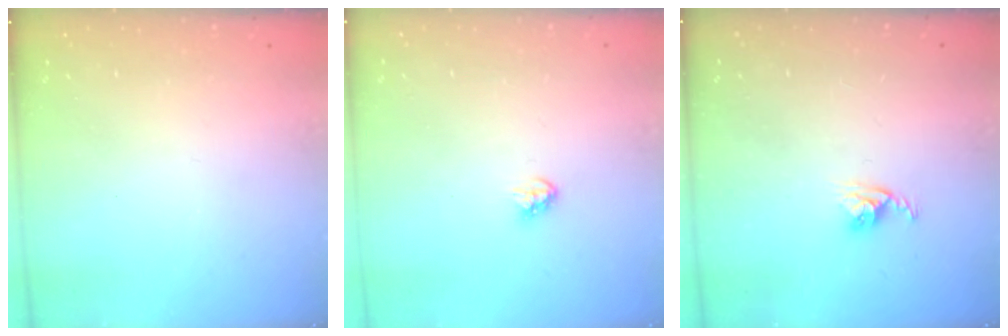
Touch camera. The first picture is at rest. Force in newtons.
{"total": 3.4, "press": 3.4, "slide": 0.1}
{"total": 4.3, "press": 4.3, "slide": 0.1}